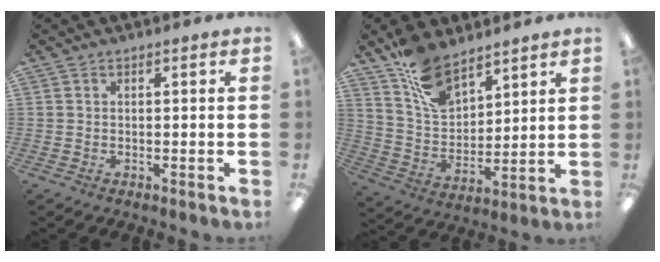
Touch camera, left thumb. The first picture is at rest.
{"total": 12.7, "force": [9.2, 6.4, 6.0], "torque": [-0.114, -0.045, 0.175]}